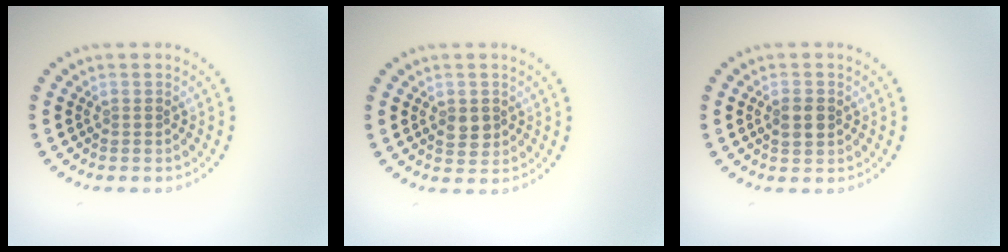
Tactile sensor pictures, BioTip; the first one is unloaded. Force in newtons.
{"total": 1.8, "press": 1.8, "slide": 0.4}
{"total": 1.9, "press": 1.9, "slide": 0.2}